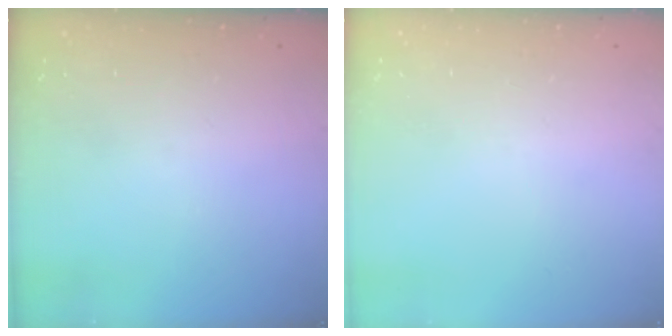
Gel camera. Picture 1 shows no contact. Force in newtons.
{"total": 0.0}